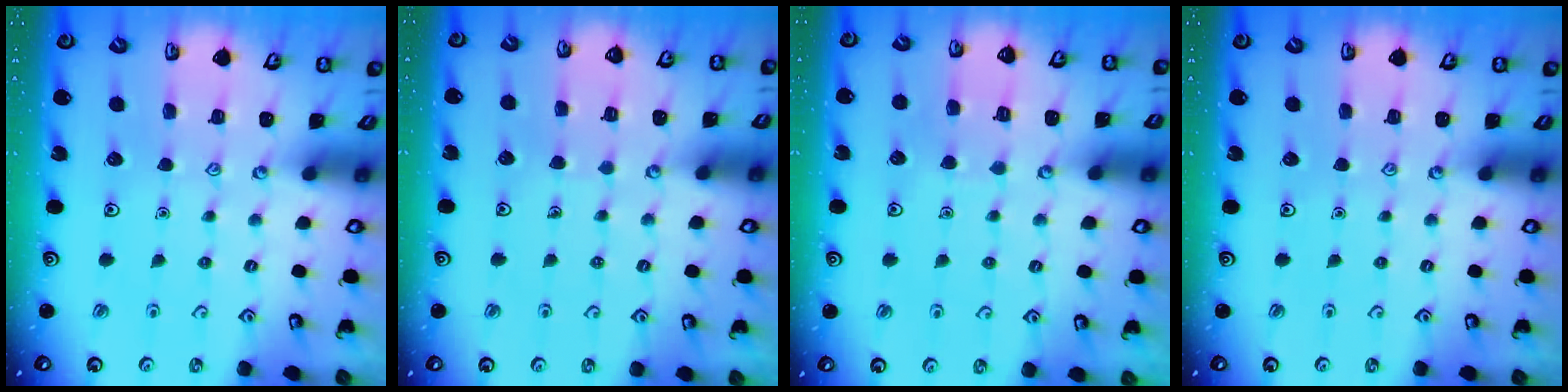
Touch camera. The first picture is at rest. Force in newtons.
{"total": 2.5, "press": 2.5, "slide": 0.2}
{"total": 5.0, "press": 4.9, "slide": 0.4}
{"total": 0.0}